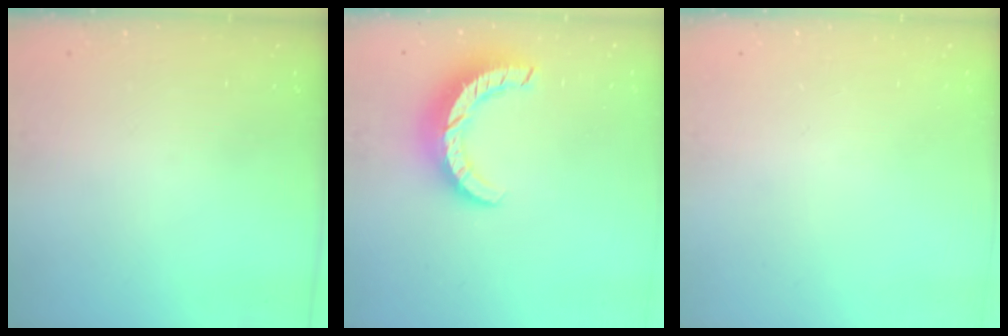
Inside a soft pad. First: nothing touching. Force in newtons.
{"total": 12.8, "press": 12.8, "slide": 0.7}
{"total": 0.0}